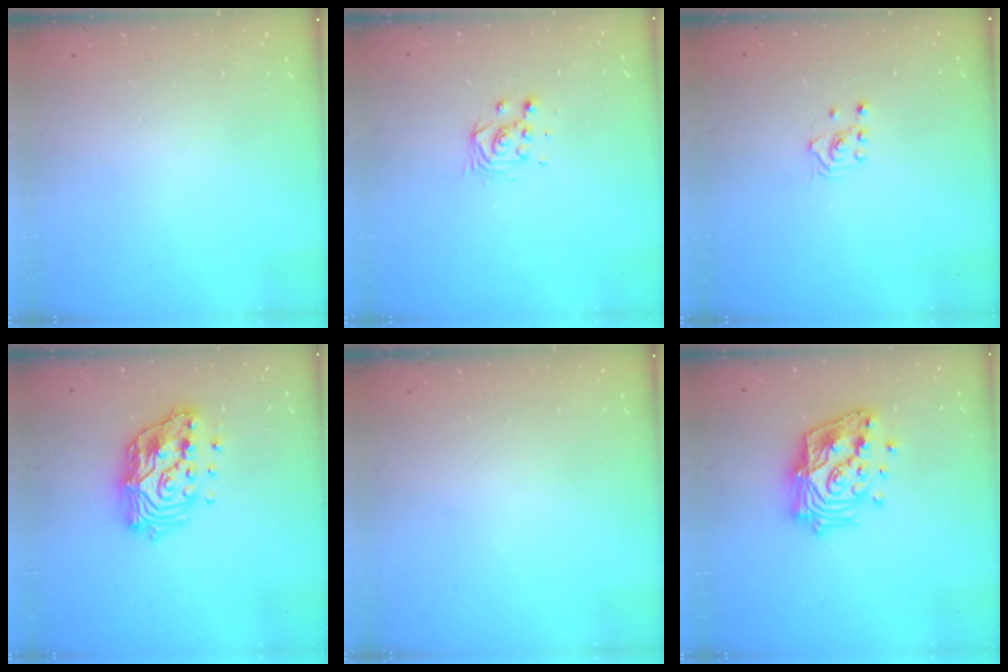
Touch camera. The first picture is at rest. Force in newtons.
{"total": 4.0, "press": 4.0, "slide": 0.1}
{"total": 2.0, "press": 2.0, "slide": 0.3}
{"total": 15.9, "press": 15.8, "slide": 1.5}
{"total": 0.0}
{"total": 18.8, "press": 18.7, "slide": 1.6}